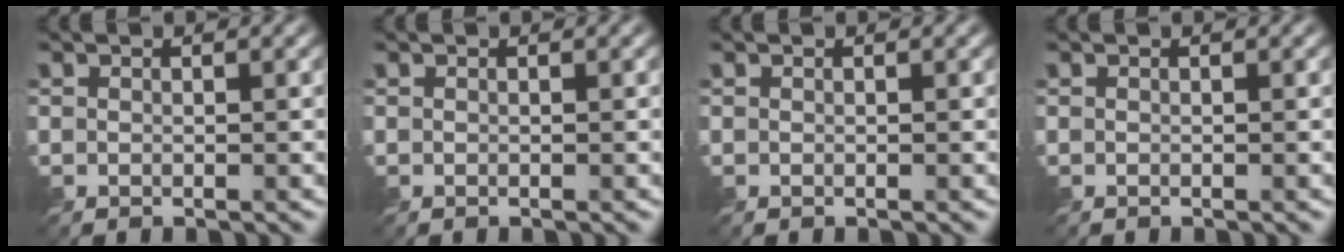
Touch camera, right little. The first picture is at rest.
{"total": 0.0}
{"total": 0.0}
{"total": 0.0}